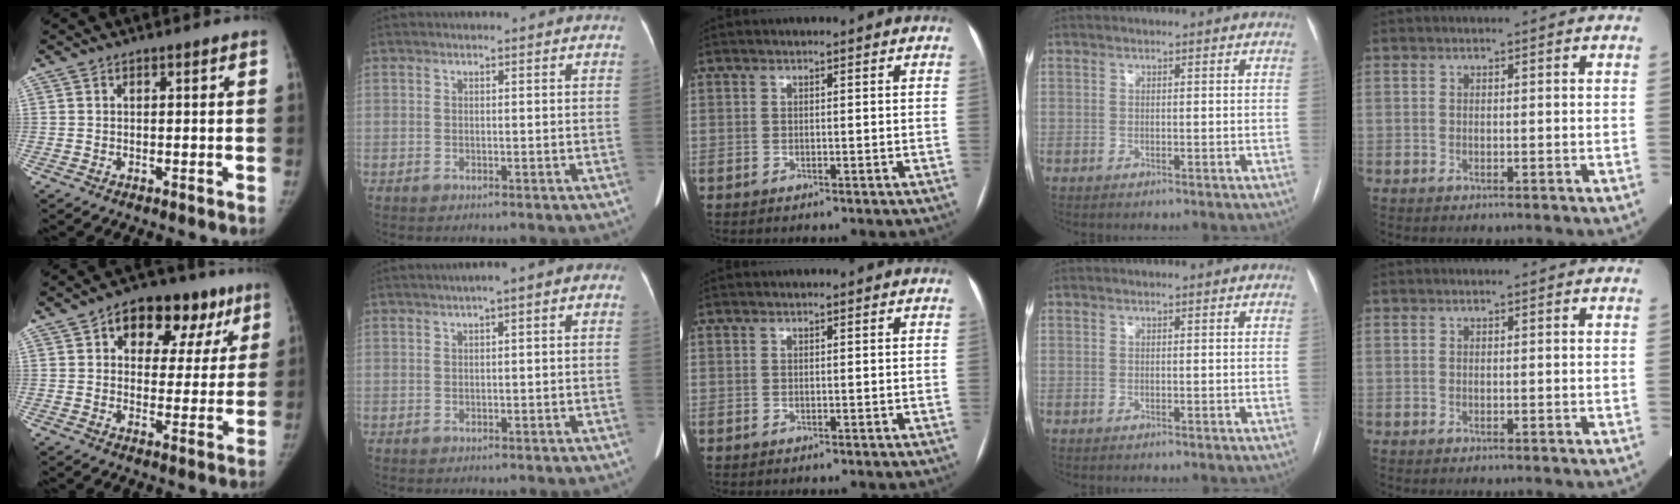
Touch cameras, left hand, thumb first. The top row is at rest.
{"thumb": {"total": 15.7, "force": [7.4, 10.0, 9.6], "torque": [-0.070, 0.006, 0.100]}, "index": {"total": 3.7, "force": [0.6, 1.0, 3.5], "torque": [-0.038, 0.026, 0.001]}}